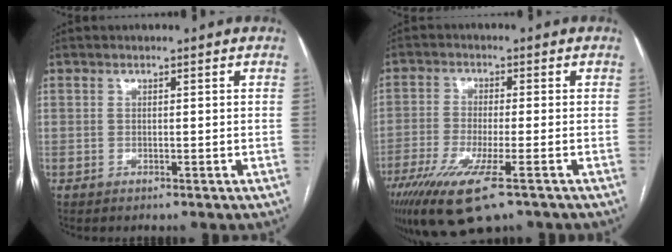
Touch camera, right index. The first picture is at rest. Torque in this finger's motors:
{"motor_torque": [1.45, -0.69, 0.88, 0.21]}